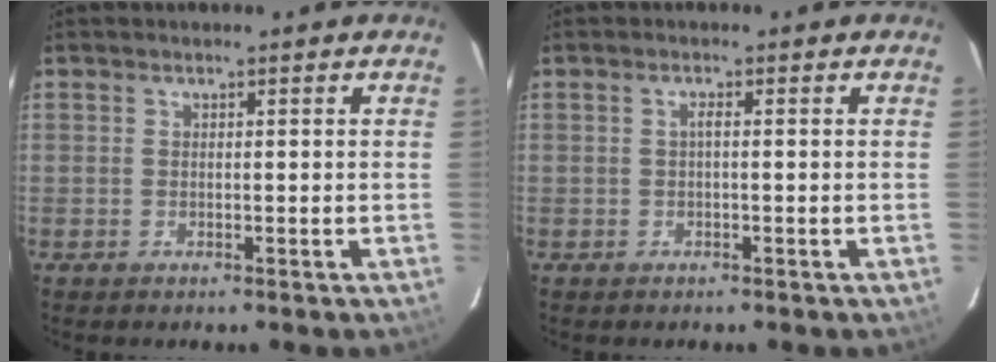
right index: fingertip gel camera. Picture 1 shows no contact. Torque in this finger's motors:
{"motor_torque": [0.17, -0.07, 0.08, 0.03]}